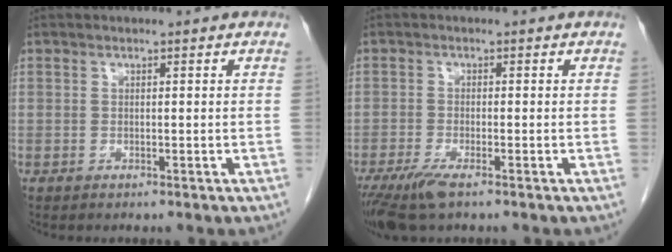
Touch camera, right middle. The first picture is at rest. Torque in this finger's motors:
{"motor_torque": [0.84, -0.51, 0.09, 0.07]}